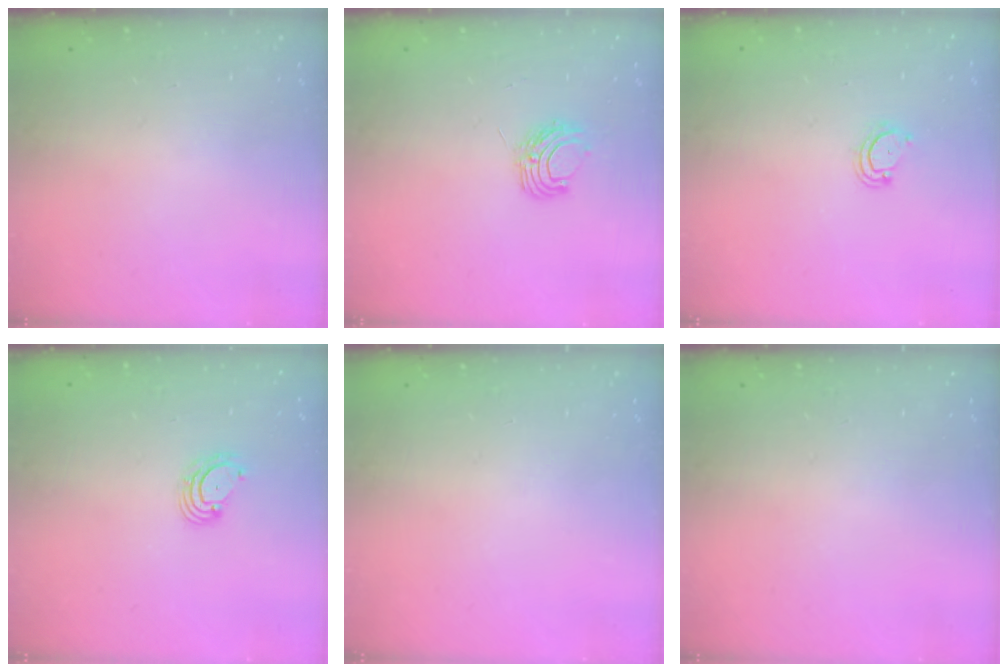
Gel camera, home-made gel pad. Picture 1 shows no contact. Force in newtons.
{"total": 6.9, "press": 6.9, "slide": 0.6}
{"total": 4.1, "press": 4.0, "slide": 0.4}
{"total": 4.0, "press": 3.9, "slide": 0.4}
{"total": 0.0}
{"total": 0.0}